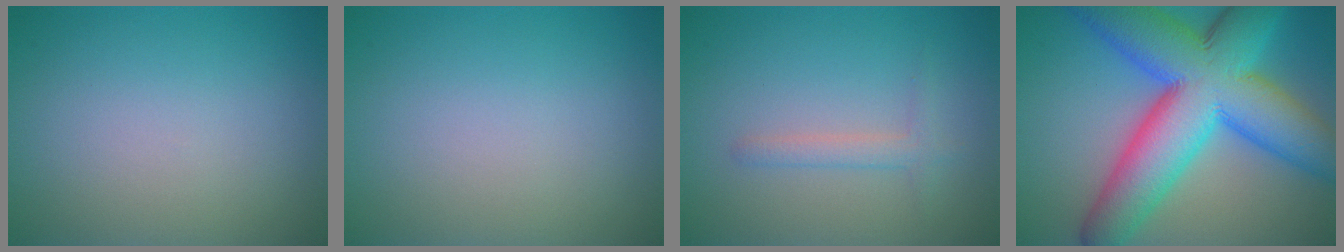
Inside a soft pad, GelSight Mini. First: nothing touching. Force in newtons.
{"total": 0.0}
{"total": 1.5, "press": 1.5, "slide": 0.0}
{"total": 15.0, "press": 15.0, "slide": 0.4}